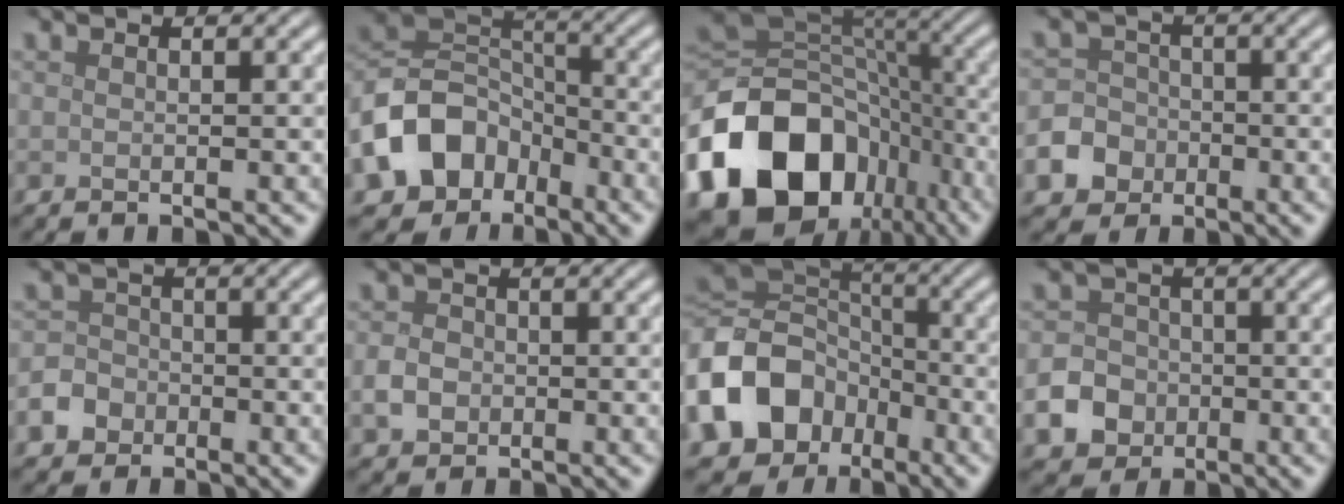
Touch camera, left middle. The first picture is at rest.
{"total": 9.5, "force": [-4.7, 7.0, 4.4], "torque": [-0.084, -0.002, -0.101]}
{"total": 17.7, "force": [-8.0, 13.1, 8.9], "torque": [-0.205, -0.026, -0.134]}
{"total": 6.0, "force": [-2.9, 5.1, 1.3], "torque": [-0.017, -0.011, -0.074]}
{"total": 4.1, "force": [-2.2, 3.3, 1.0], "torque": [-0.007, -0.007, -0.047]}
{"total": 2.3, "force": [-0.6, 1.9, 1.0], "torque": [-0.019, 0.000, -0.017]}
{"total": 14.0, "force": [-5.6, 11.1, 6.5], "torque": [-0.175, -0.011, -0.127]}
{"total": 5.3, "force": [-2.2, 4.5, 1.5], "torque": [-0.018, -0.009, -0.059]}